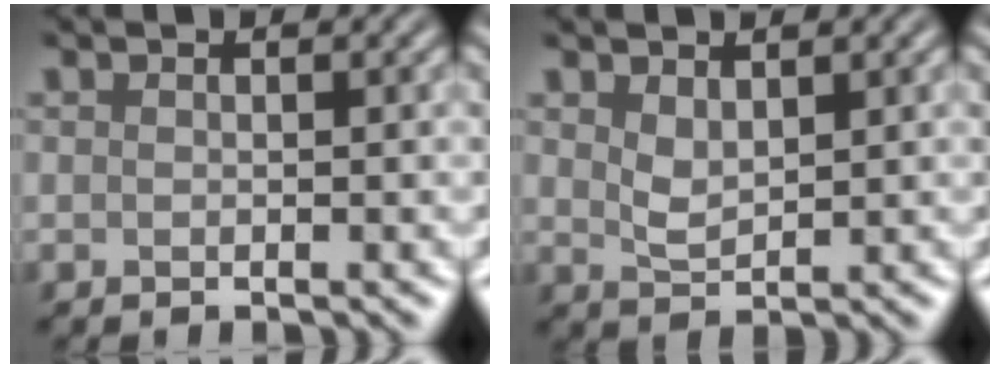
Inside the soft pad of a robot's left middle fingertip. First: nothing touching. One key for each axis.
{"total": 1.8, "fx": 1.0, "fy": 0.9, "fz": 1.2, "tx": -0.029, "ty": -0.003, "tz": 0.026}